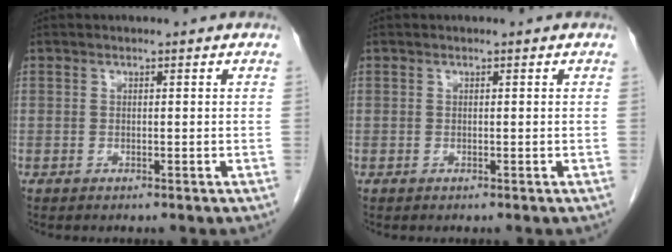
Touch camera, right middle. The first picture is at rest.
{"total": 0.0}